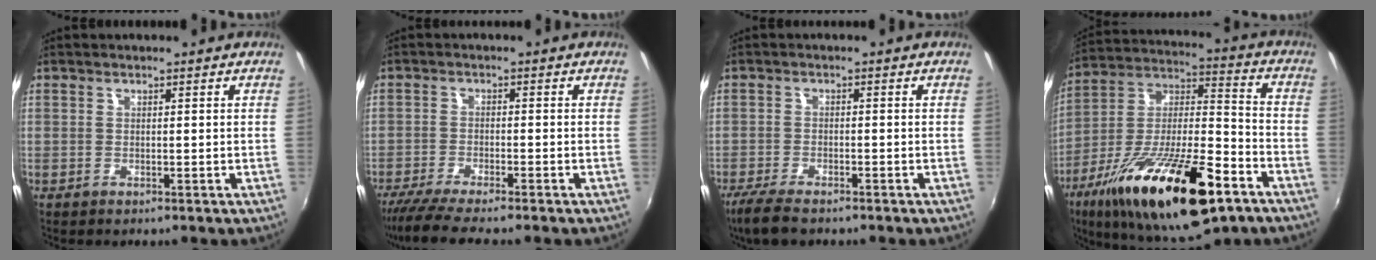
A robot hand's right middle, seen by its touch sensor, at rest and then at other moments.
{"total": 7.4, "force": [-6.5, 0.1, 3.6], "torque": [-0.091, -0.028, -0.114]}
{"total": 6.6, "force": [-5.2, 1.7, 3.7], "torque": [-0.098, -0.024, -0.099]}
{"total": 27.4, "force": [-14.6, 8.5, 21.5], "torque": [-0.375, -0.036, -0.245]}